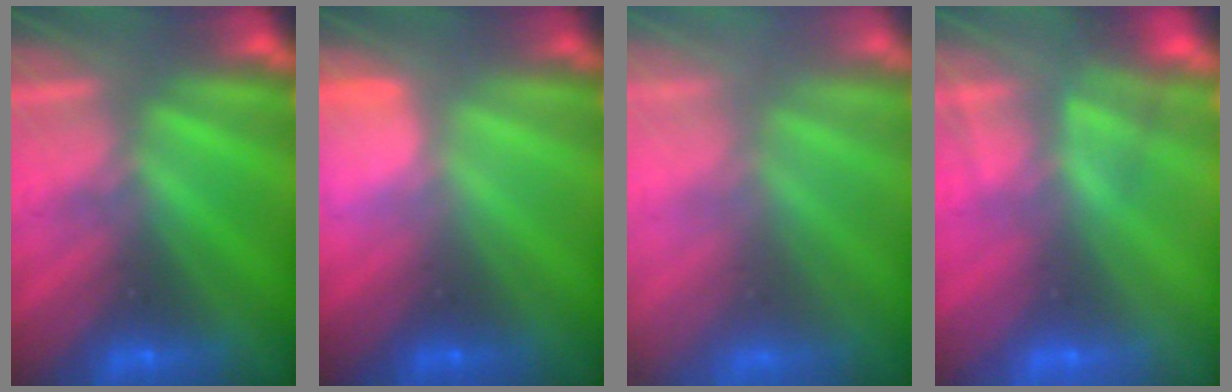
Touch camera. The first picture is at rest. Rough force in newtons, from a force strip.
{"total": 2.9}
{"total": 8.9}
{"total": 3.4}